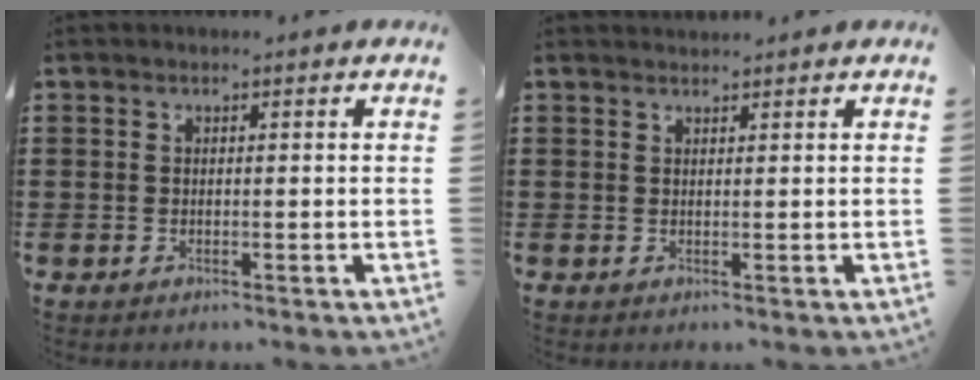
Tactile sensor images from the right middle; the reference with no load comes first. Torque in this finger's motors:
{"motor_torque": [-0.04, -0.03, -0.06, -0.02]}